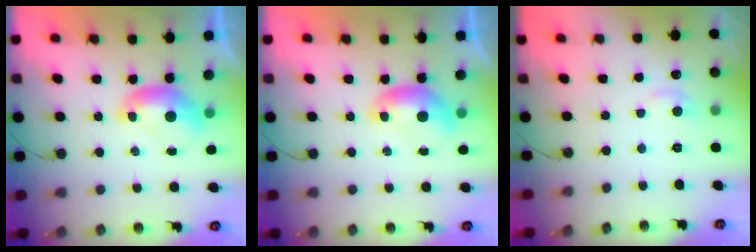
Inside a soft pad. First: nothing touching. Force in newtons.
{"total": 0.0}
{"total": 1.1, "press": 0.7, "slide": 0.9}